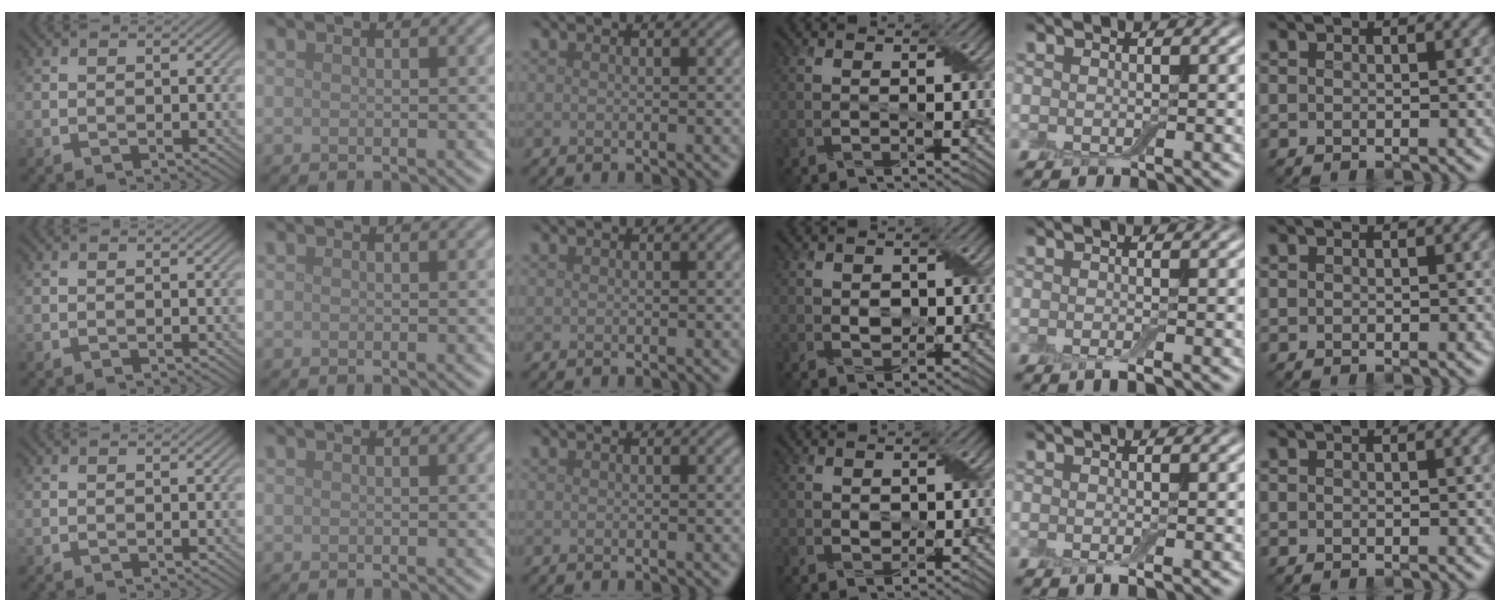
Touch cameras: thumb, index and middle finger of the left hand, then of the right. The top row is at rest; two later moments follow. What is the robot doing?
{"motion": "peel", "object": "small bumper sticker"}